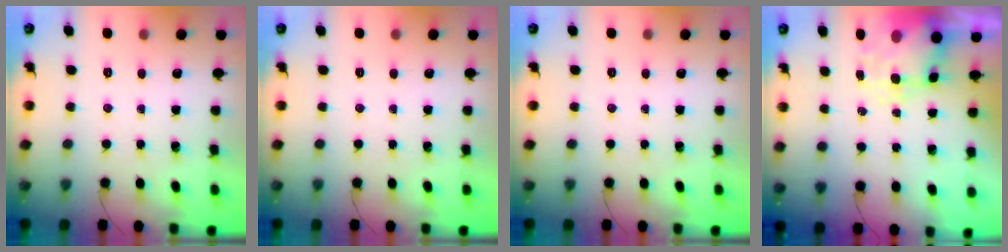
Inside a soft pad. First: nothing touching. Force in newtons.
{"total": 0.0}
{"total": 0.0}
{"total": 8.6, "press": 8.4, "slide": 2.0}